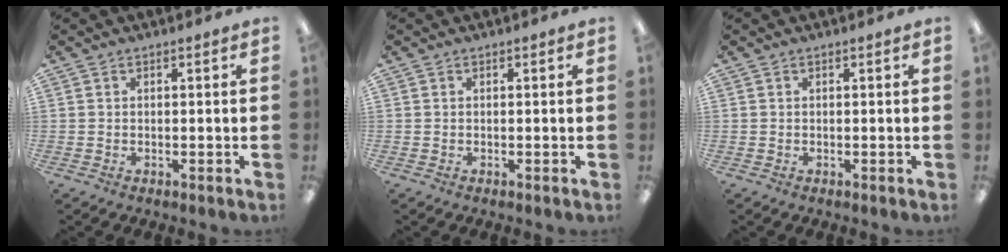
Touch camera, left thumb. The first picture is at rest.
{"total": 0.0}
{"total": 0.0}